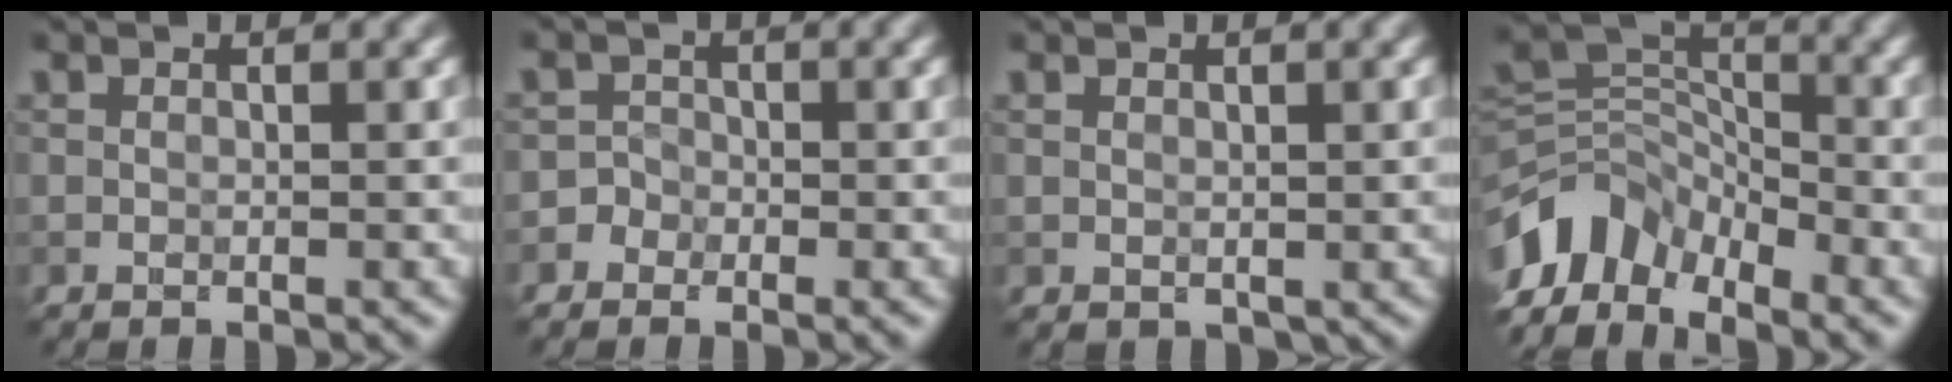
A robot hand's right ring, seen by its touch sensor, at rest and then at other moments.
{"total": 2.3, "force": [-1.6, 1.7, -0.1], "torque": [0.022, 0.008, -0.036]}
{"total": 0.8, "force": [0.3, 0.7, 0.2], "torque": [-0.003, -0.004, 0.006]}
{"total": 7.9, "force": [-4.8, 4.6, 4.2], "torque": [-0.082, 0.004, -0.104]}